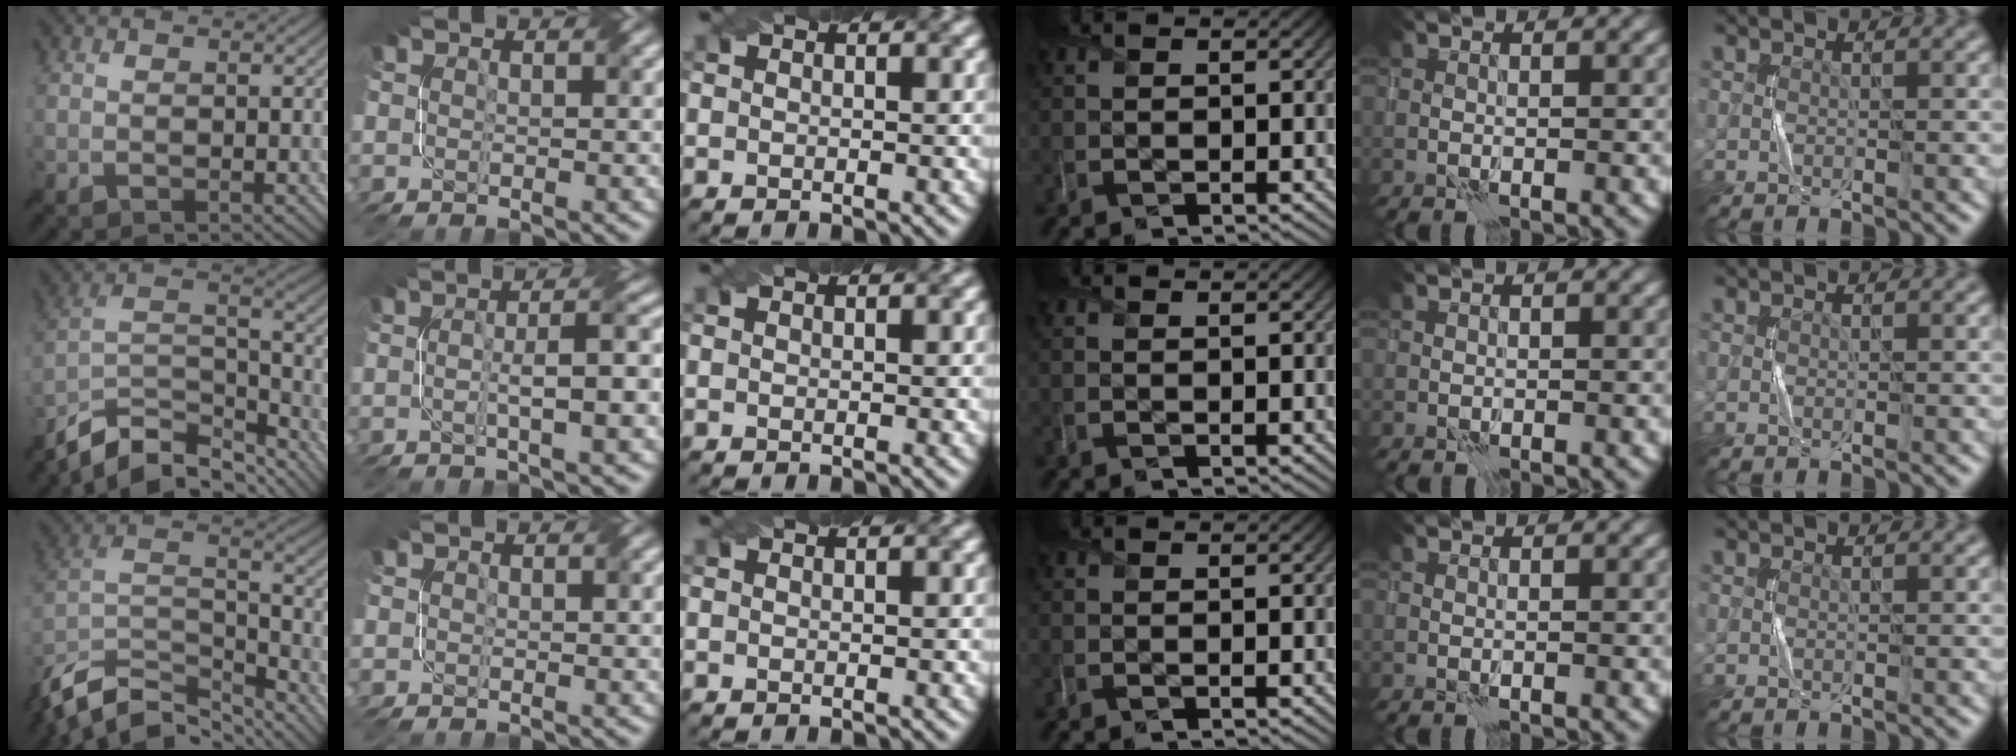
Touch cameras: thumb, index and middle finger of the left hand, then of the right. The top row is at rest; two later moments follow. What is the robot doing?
{"motion": "twist", "object": "screw"}